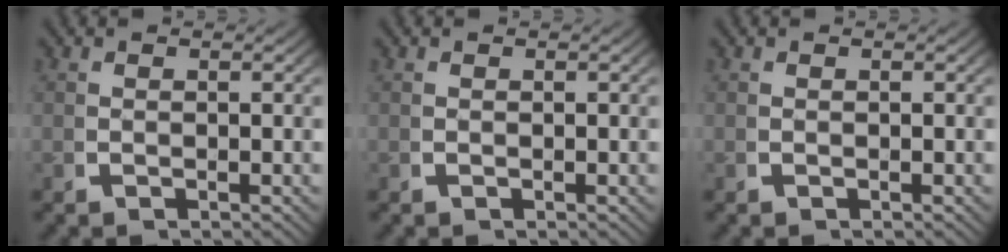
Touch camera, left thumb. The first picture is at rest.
{"total": 0.0}
{"total": 0.0}